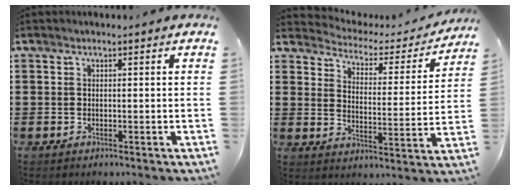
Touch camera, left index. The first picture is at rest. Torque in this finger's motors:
{"motor_torque": [0.73, -1.41, 0.05, -0.01]}